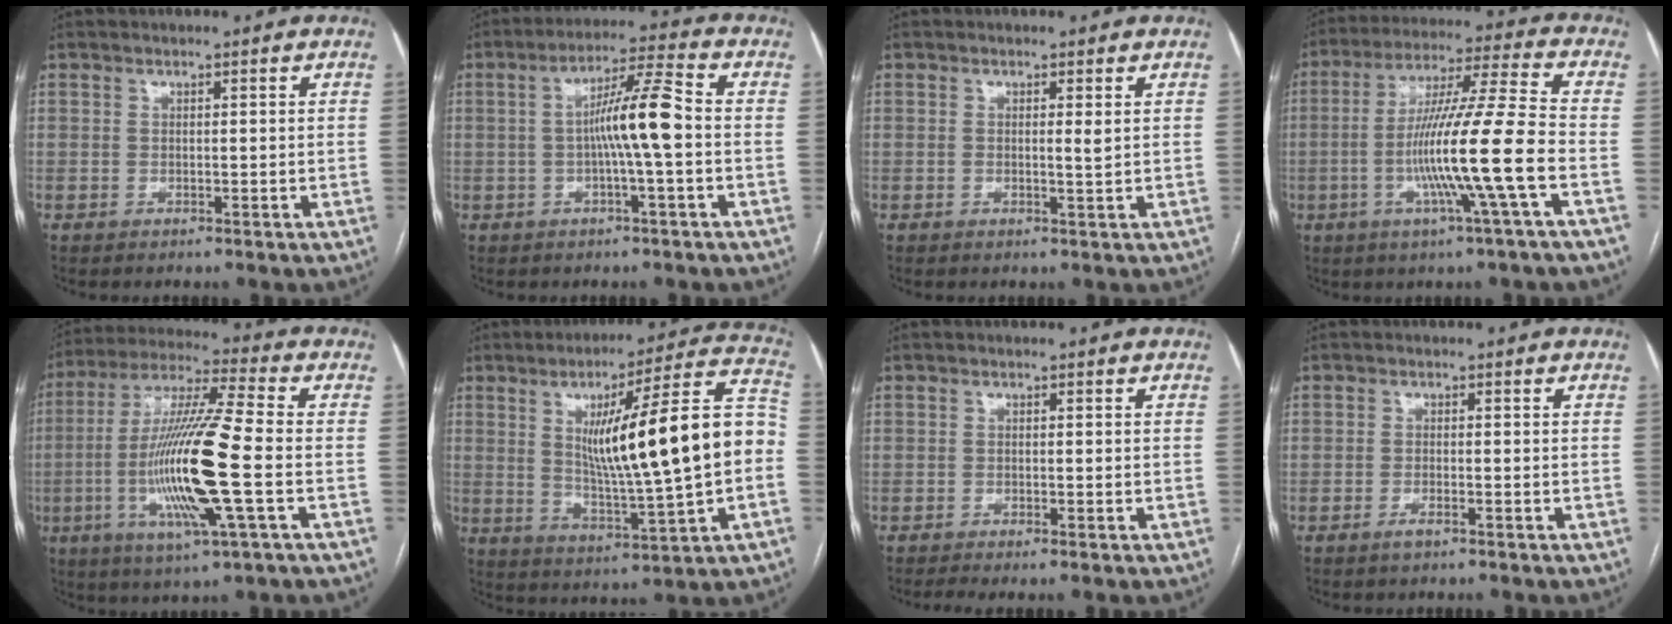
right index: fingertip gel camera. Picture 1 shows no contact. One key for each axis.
{"total": 8.5, "fx": -0.7, "fy": -0.1, "fz": 8.5, "tx": -0.151, "ty": 0.017, "tz": -0.016}
{"total": 1.2, "fx": 0.3, "fy": 0.0, "fz": 1.2, "tx": -0.021, "ty": -0.002, "tz": 0.004}
{"total": 15.1, "fx": -3.9, "fy": -1.6, "fz": 14.5, "tx": -0.262, "ty": -0.003, "tz": -0.078}
{"total": 18.1, "fx": -3.5, "fy": 0.6, "fz": 17.7, "tx": -0.360, "ty": -0.012, "tz": -0.071}
{"total": 20.8, "fx": 0.8, "fy": 1.4, "fz": 20.7, "tx": -0.314, "ty": 0.021, "tz": 0.012}
{"total": 1.7, "fx": -0.9, "fy": 0.1, "fz": 1.4, "tx": -0.032, "ty": -0.006, "tz": -0.018}
{"total": 1.4, "fx": -1.0, "fy": 0.3, "fz": 1.0, "tx": -0.021, "ty": 0.000, "tz": -0.017}